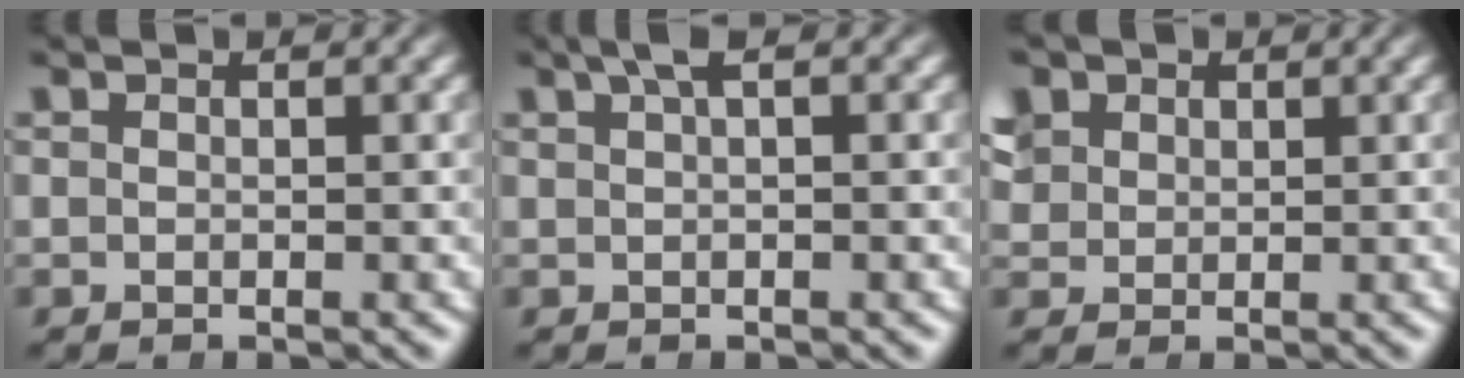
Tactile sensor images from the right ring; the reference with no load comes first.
{"total": 2.1, "force": [1.3, 0.2, 1.6], "torque": [-0.019, 0.016, 0.018]}
{"total": 3.7, "force": [1.8, 2.9, 1.5], "torque": [-0.036, 0.004, 0.034]}